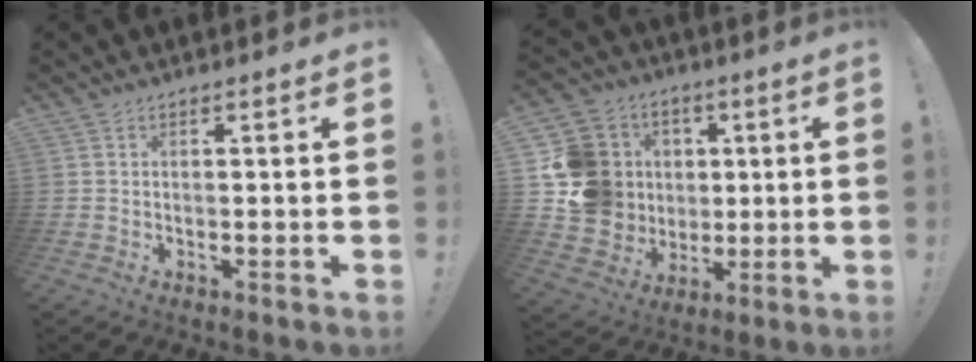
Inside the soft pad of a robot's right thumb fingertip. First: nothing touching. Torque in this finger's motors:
{"motor_torque": [1.58, 1.94, 0.42, -0.22, 0.04]}